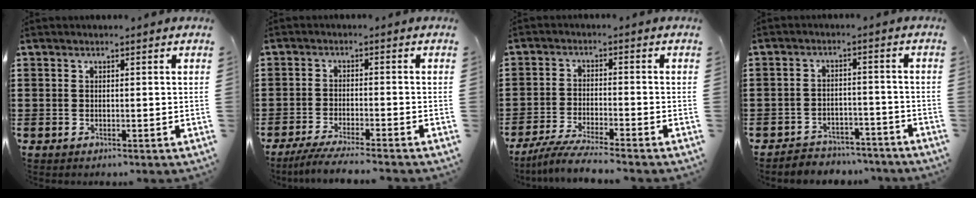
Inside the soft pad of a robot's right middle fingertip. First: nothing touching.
{"total": 3.8, "force": [-3.5, -0.2, 1.6], "torque": [-0.033, -0.010, -0.068]}
{"total": 4.7, "force": [-4.3, -0.2, 1.9], "torque": [-0.046, -0.014, -0.085]}
{"total": 3.8, "force": [-3.7, 0.7, -0.3], "torque": [-0.003, 0.003, -0.080]}